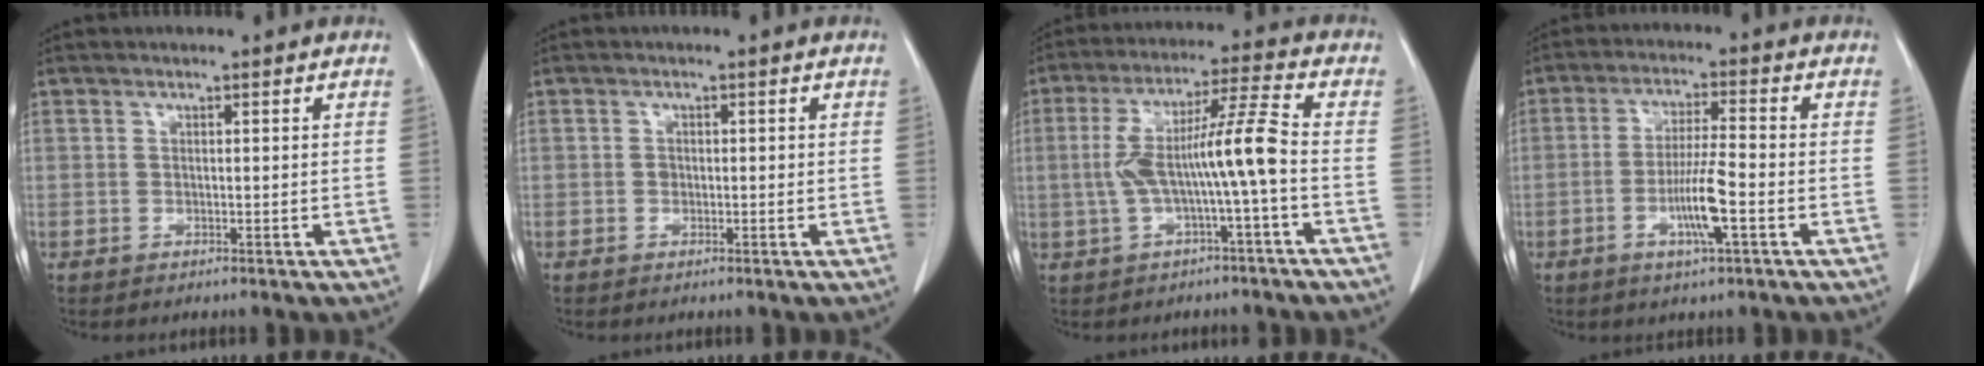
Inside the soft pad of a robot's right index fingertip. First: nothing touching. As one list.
[{"total": 0.9, "force": [-0.1, 0.8, 0.5], "torque": [-0.008, 0.002, -0.001]}, {"total": 9.8, "force": [-1.3, -0.3, 9.7], "torque": [-0.186, 0.029, -0.024]}, {"total": 7.3, "force": [-2.6, 0.1, 6.8], "torque": [-0.130, -0.006, -0.048]}]